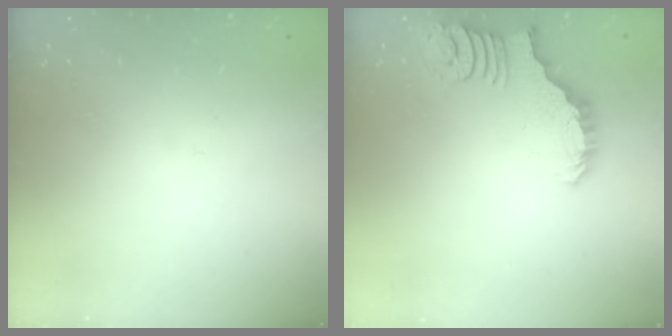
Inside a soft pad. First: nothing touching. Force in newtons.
{"total": 2.7, "press": 2.6, "slide": 0.5}